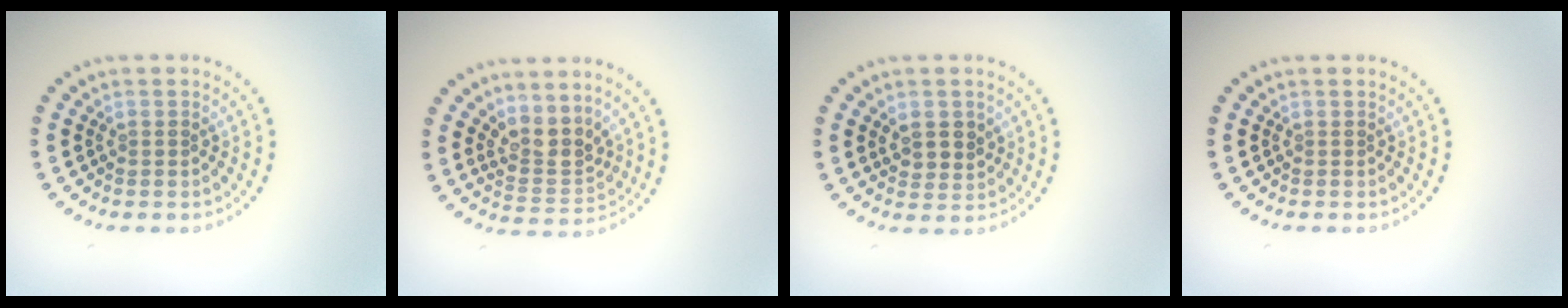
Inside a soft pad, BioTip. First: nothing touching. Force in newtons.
{"total": 3.2, "press": 2.5, "slide": 2.0}
{"total": 2.4, "press": 2.2, "slide": 0.8}
{"total": 0.0}